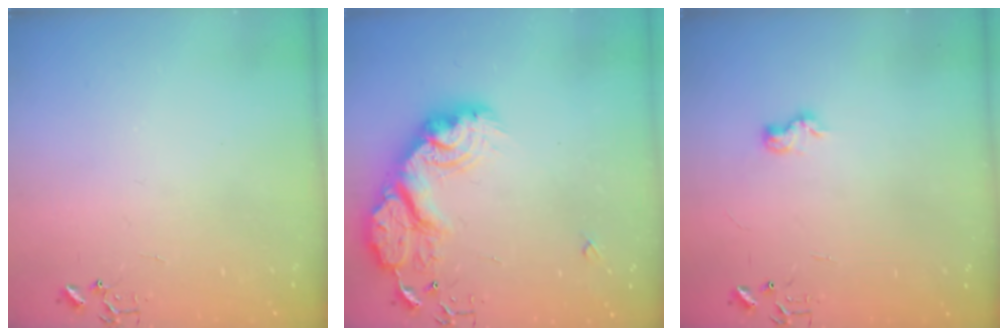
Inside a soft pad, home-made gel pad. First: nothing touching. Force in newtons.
{"total": 22.6, "press": 22.5, "slide": 1.9}
{"total": 6.4, "press": 6.4, "slide": 0.3}